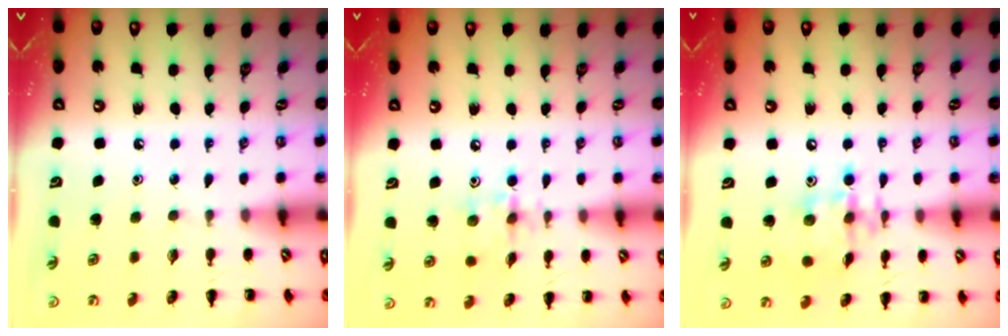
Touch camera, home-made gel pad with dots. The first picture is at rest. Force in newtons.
{"total": 4.8, "press": 4.8, "slide": 0.4}
{"total": 11.9, "press": 11.8, "slide": 1.5}